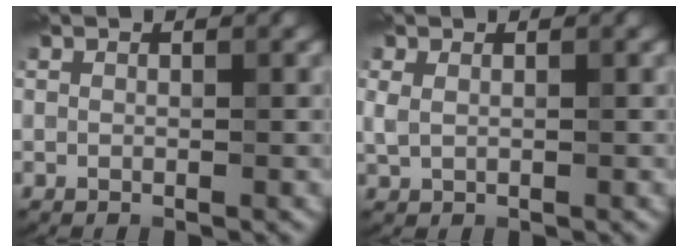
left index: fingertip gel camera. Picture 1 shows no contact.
{"total": 1.3, "force": [0.2, 0.8, 1.0], "torque": [-0.027, -0.001, 0.006]}